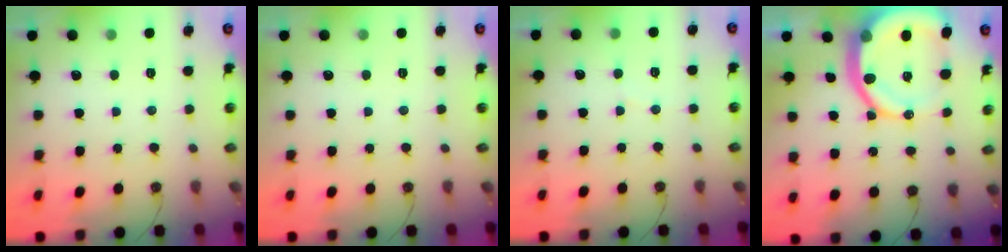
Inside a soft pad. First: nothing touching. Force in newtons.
{"total": 0.0}
{"total": 3.0, "press": 2.9, "slide": 0.3}
{"total": 17.8, "press": 17.6, "slide": 2.1}